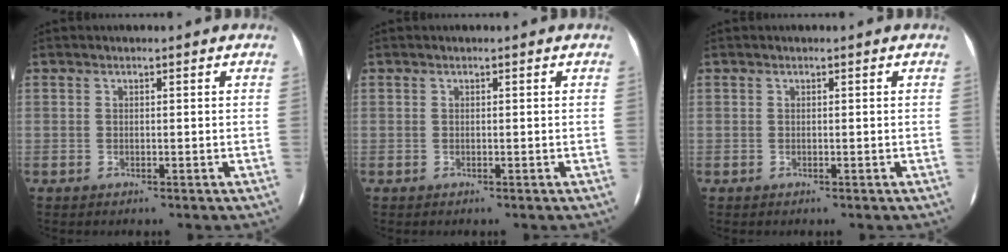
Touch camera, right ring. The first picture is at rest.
{"total": 0.0}
{"total": 0.0}